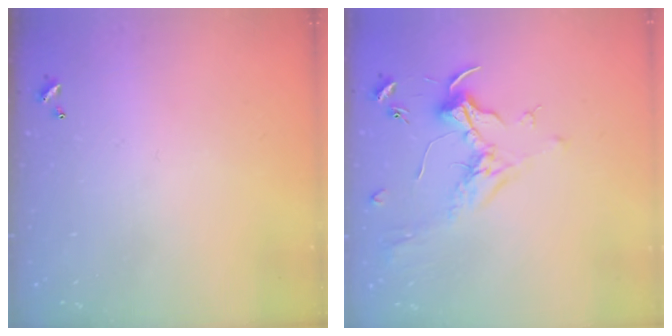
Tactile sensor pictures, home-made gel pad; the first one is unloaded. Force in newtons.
{"total": 1.8, "press": 1.6, "slide": 0.9}